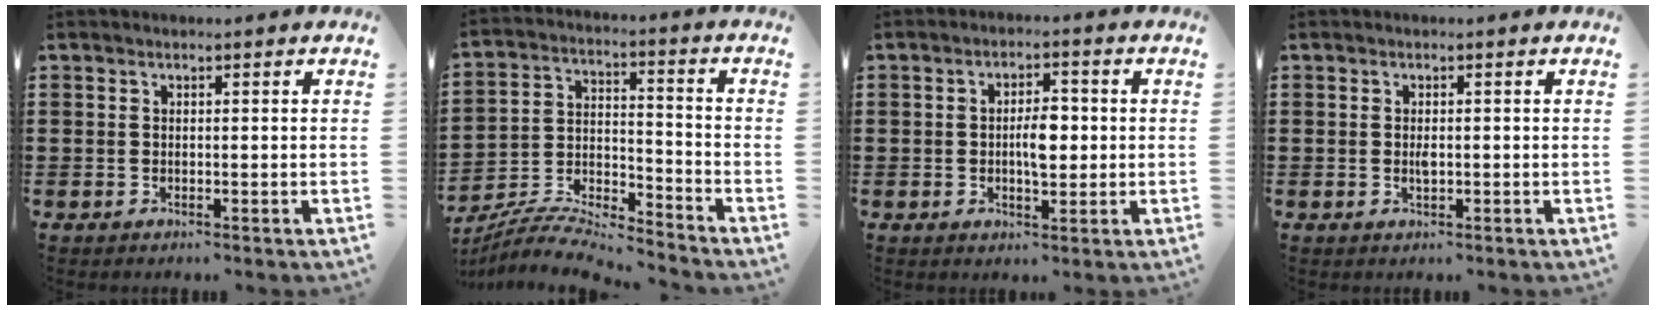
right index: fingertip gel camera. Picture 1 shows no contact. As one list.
[{"total": 7.6, "force": [-7.3, 0.5, 2.1], "torque": [-0.048, -0.005, -0.149]}, {"total": 4.9, "force": [0.0, 2.1, 4.4], "torque": [-0.074, 0.004, -0.003]}, {"total": 1.5, "force": [-0.1, 0.5, 1.4], "torque": [-0.027, 0.001, -0.003]}]